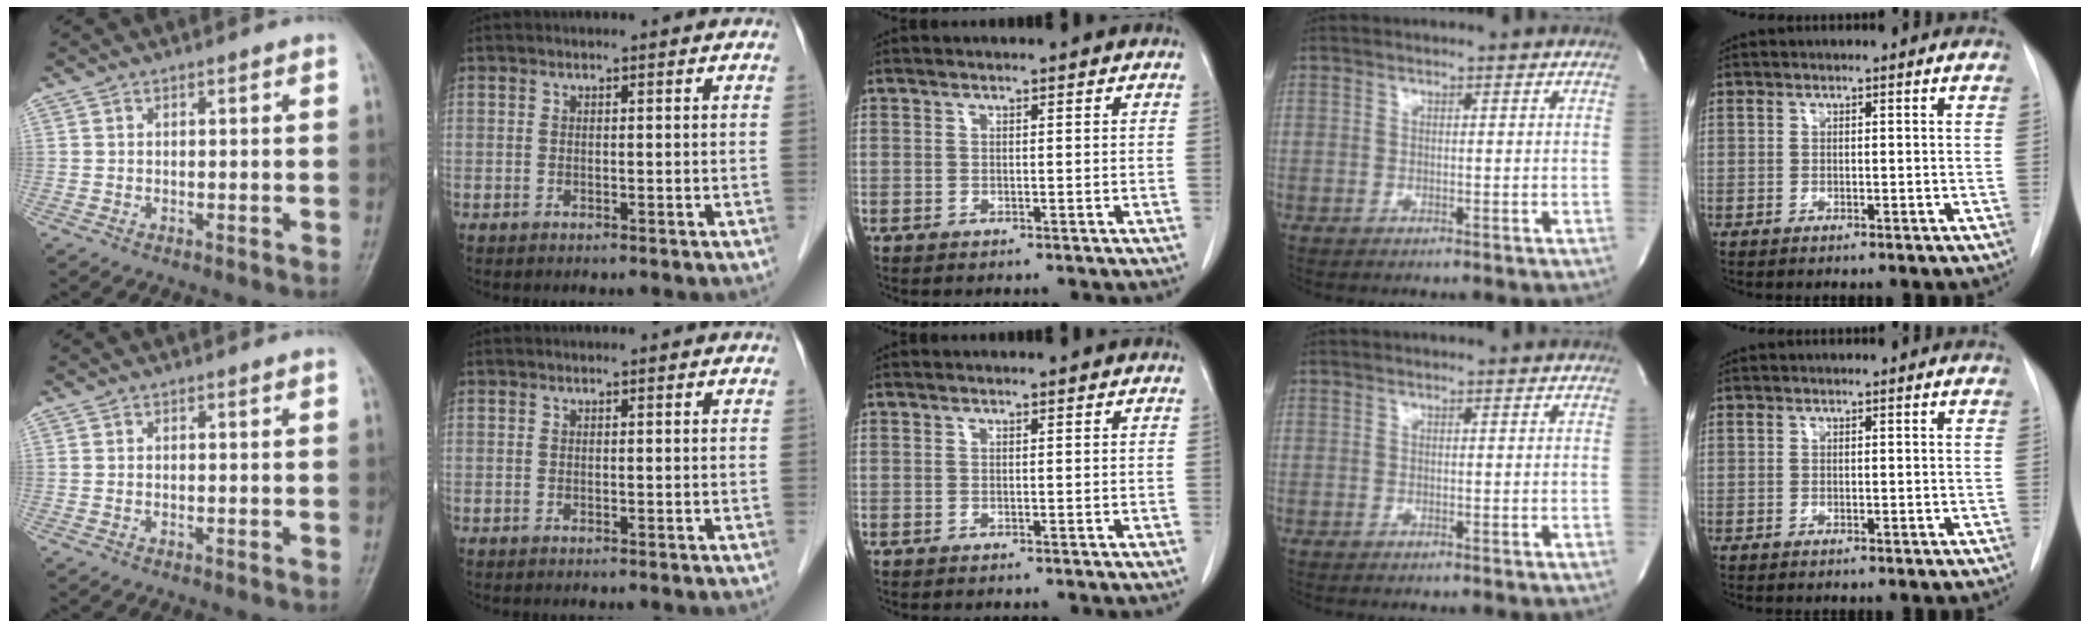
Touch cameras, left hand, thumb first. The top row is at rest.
{}